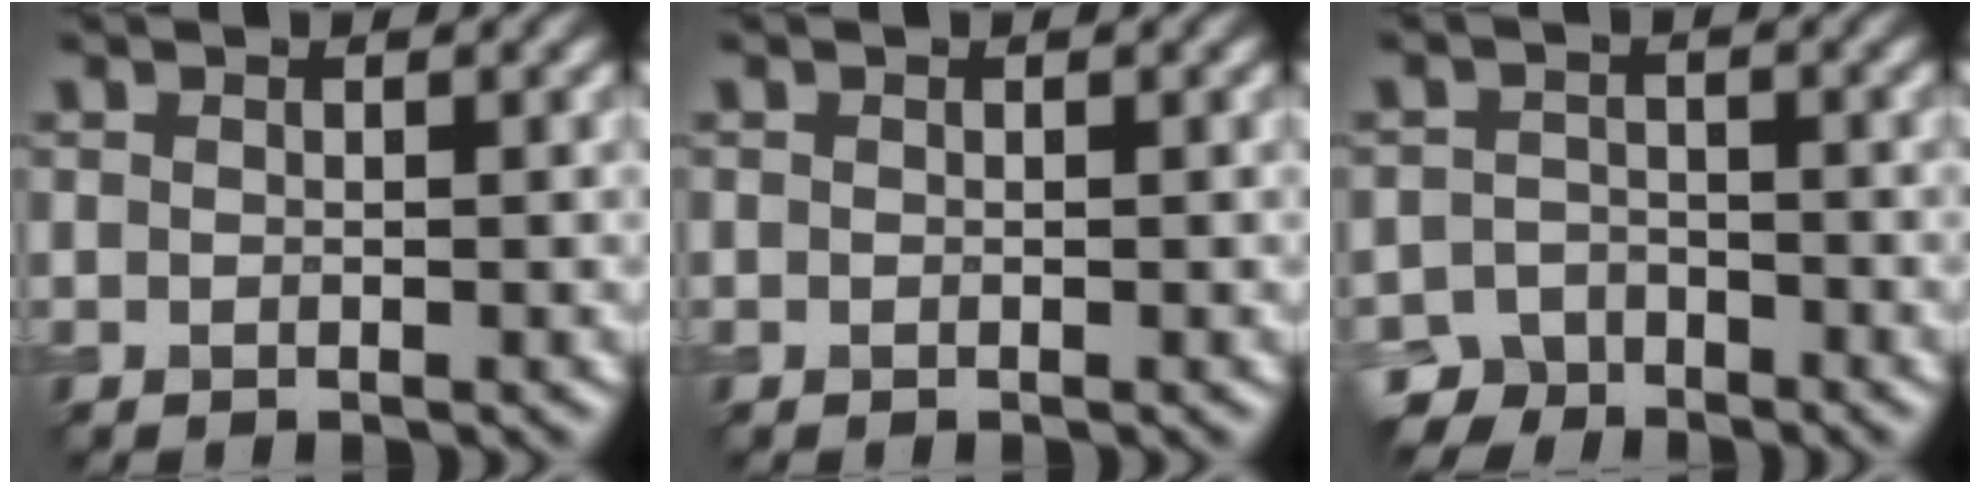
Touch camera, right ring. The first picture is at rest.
{"total": 0.0}
{"total": 4.3, "force": [-3.4, 2.4, 0.6], "torque": [0.003, -0.003, -0.061]}